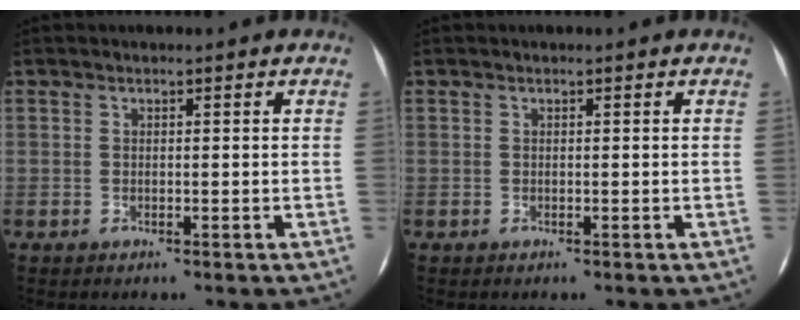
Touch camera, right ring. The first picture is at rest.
{"total": 0.0}